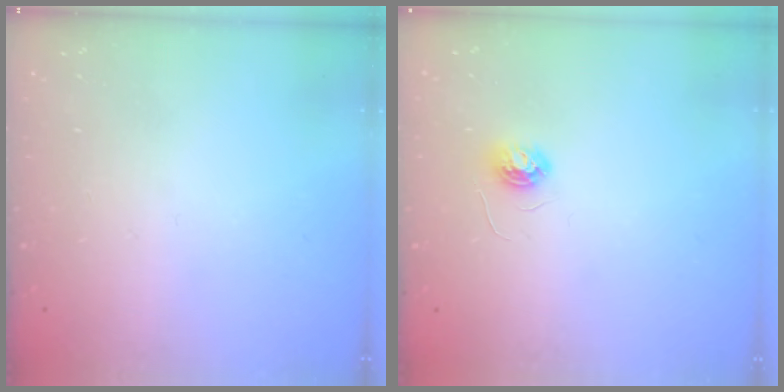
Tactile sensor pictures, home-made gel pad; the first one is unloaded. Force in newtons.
{"total": 4.0, "press": 4.0, "slide": 0.3}